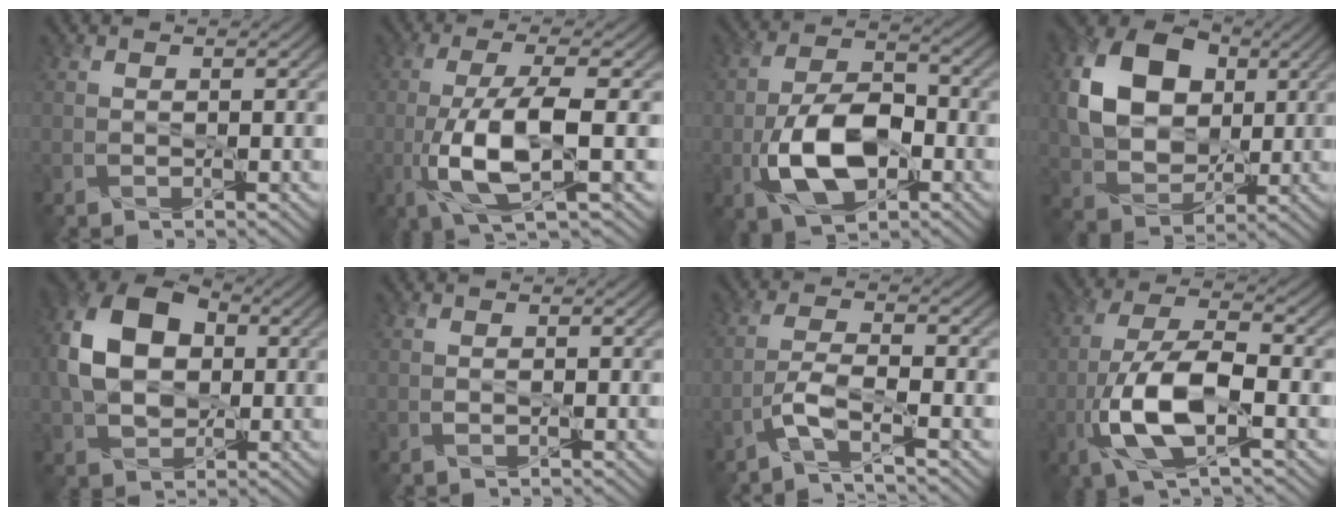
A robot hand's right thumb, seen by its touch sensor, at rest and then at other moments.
{"total": 9.5, "force": [-2.1, 2.6, 8.9], "torque": [-0.171, 0.004, -0.045]}
{"total": 10.8, "force": [-3.3, 6.1, 8.2], "torque": [-0.170, -0.002, -0.066]}
{"total": 12.0, "force": [2.4, 8.9, 7.7], "torque": [-0.170, 0.008, 0.043]}
{"total": 11.8, "force": [1.2, 8.3, 8.4], "torque": [-0.191, 0.017, 0.013]}
{"total": 0.6, "force": [-0.1, 0.3, 0.6], "torque": [-0.012, -0.002, -0.001]}
{"total": 4.0, "force": [-2.5, 0.5, 3.0], "torque": [-0.066, 0.006, -0.066]}
{"total": 10.9, "force": [-3.2, 4.1, 9.5], "torque": [-0.206, 0.000, -0.067]}